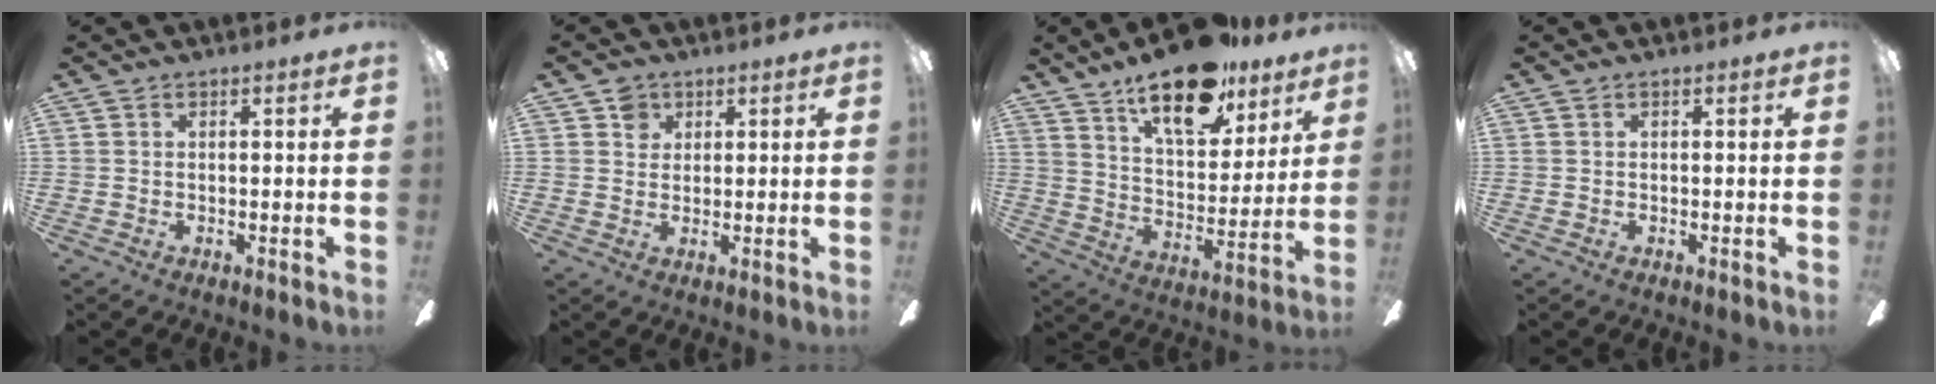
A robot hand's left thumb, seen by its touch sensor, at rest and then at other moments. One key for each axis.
{"total": 3.8, "fx": 2.1, "fy": 3.0, "fz": 0.9, "tx": -0.010, "ty": 0.002, "tz": 0.036}
{"total": 19.1, "fx": 13.9, "fy": 7.9, "fz": 10.3, "tx": -0.167, "ty": -0.078, "tz": 0.239}
{"total": 0.0}